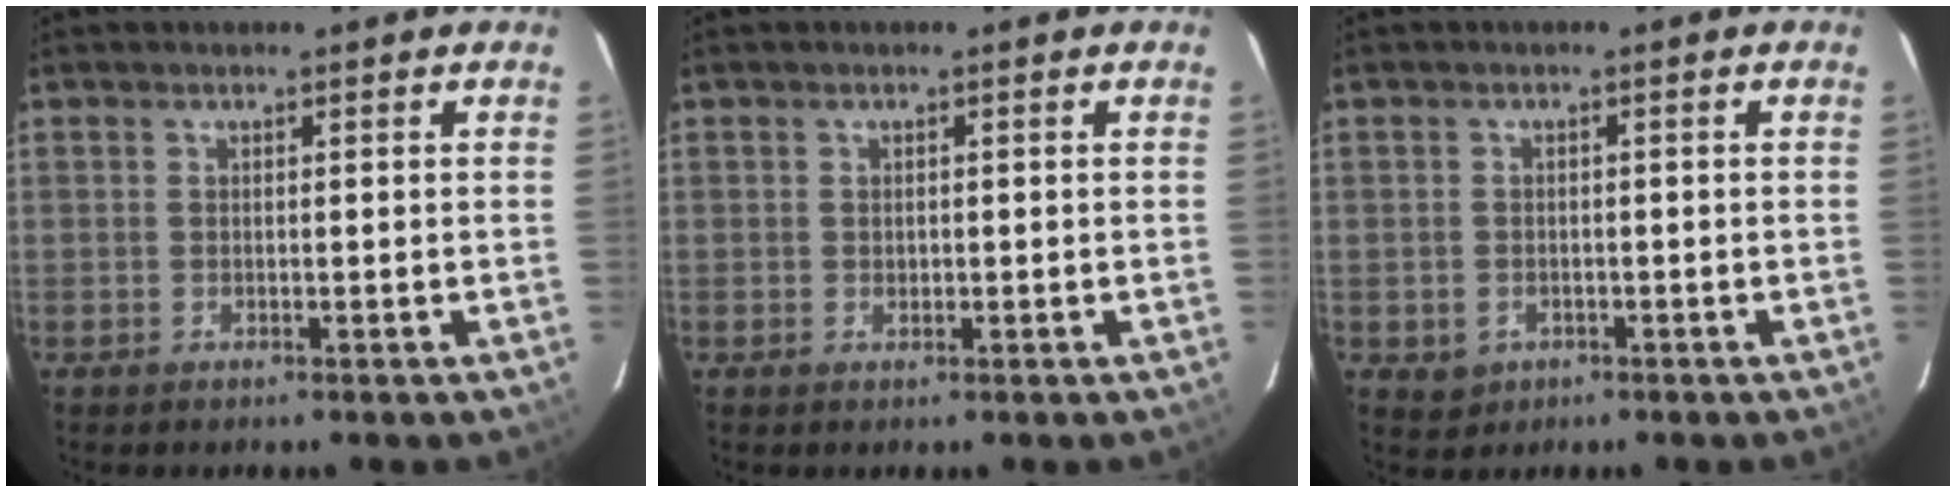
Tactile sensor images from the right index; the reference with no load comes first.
{"total": 0.8, "force": [0.0, 0.7, 0.3], "torque": [-0.004, 0.000, 0.001]}
{"total": 3.4, "force": [-1.1, 3.1, 1.0], "torque": [-0.026, 0.002, -0.007]}